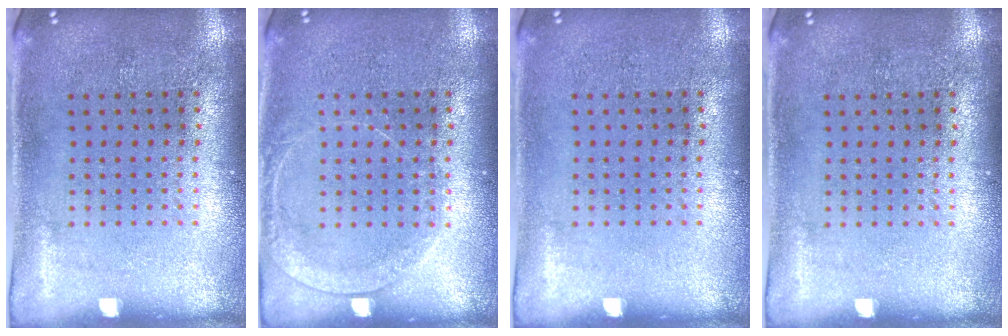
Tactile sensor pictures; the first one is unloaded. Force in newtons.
{"total": 1.4, "press": 1.4, "slide": 0.1}
{"total": 0.0}
{"total": 0.0}